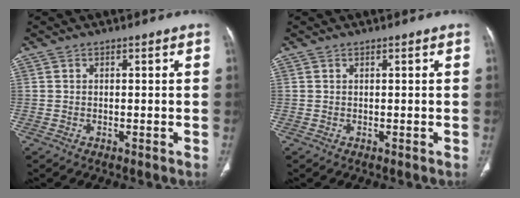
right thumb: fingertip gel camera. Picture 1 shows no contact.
{"total": 0.0}